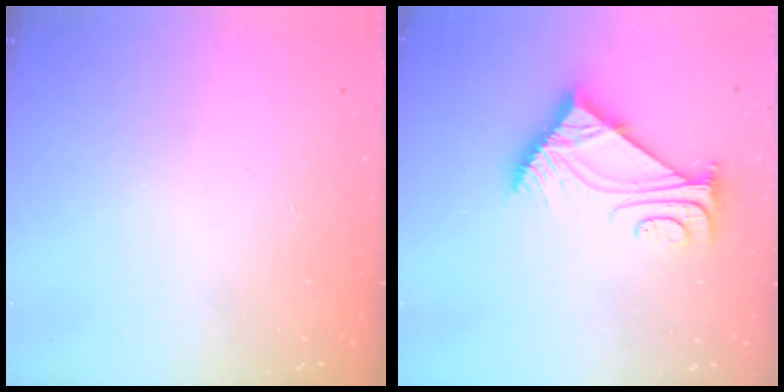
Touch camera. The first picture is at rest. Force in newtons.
{"total": 8.1, "press": 8.0, "slide": 1.0}